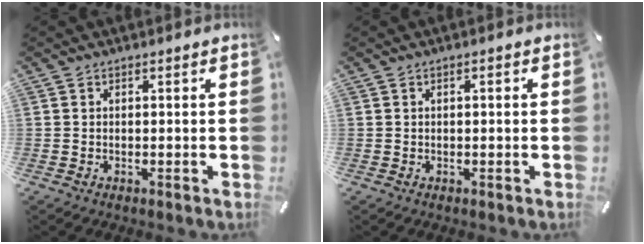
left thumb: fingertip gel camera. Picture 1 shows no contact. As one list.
[{"total": 0.7, "force": [-0.1, 0.2, 0.6], "torque": [-0.011, 0.000, -0.002]}]